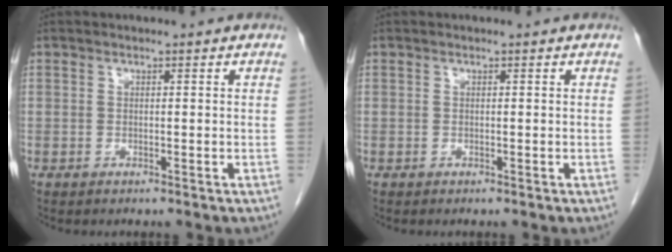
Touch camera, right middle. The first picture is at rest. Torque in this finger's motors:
{"motor_torque": [0.39, -0.34, 0.01, 0.01]}